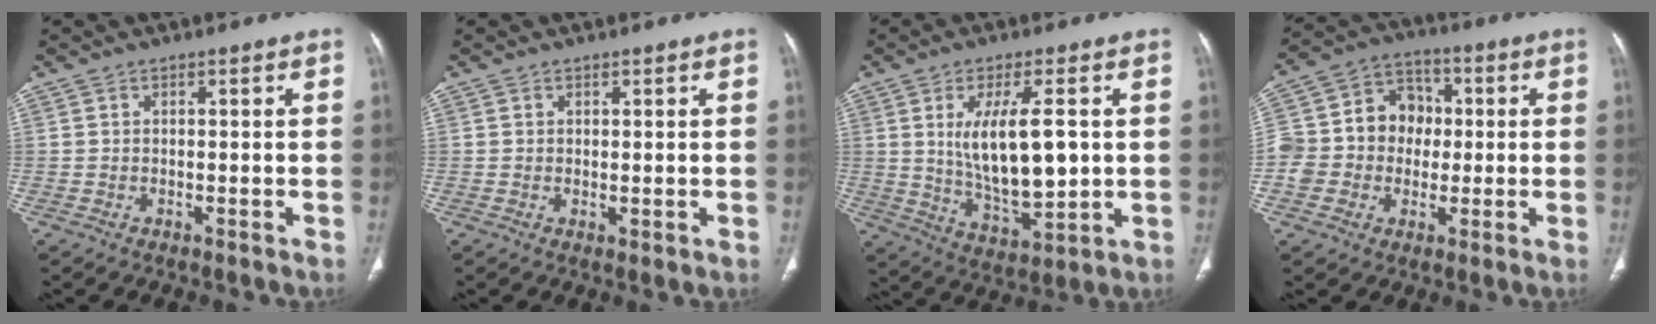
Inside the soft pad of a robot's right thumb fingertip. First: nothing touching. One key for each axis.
{"total": 0.7, "fx": 0.2, "fy": 0.3, "fz": 0.6, "tx": -0.015, "ty": -0.006, "tz": 0.008}
{"total": 13.6, "fx": 1.9, "fy": 5.2, "fz": 12.4, "tx": -0.208, "ty": -0.023, "tz": 0.047}
{"total": 13.7, "fx": -0.5, "fy": 11.9, "fz": 6.8, "tx": -0.094, "ty": 0.039, "tz": -0.013}